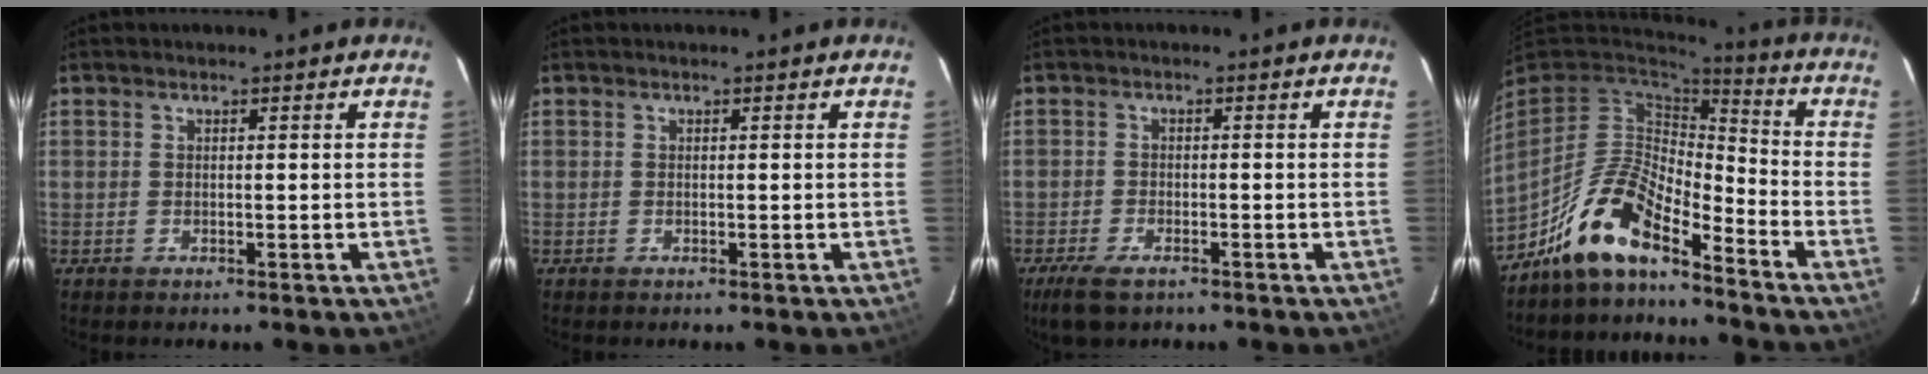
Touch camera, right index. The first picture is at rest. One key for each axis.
{"total": 0.0}
{"total": 5.1, "fx": -3.7, "fy": 2.1, "fz": 2.9, "tx": -0.079, "ty": -0.015, "tz": -0.067}
{"total": 12.6, "fx": -9.7, "fy": 3.4, "fz": 7.2, "tx": -0.150, "ty": 0.007, "tz": -0.192}